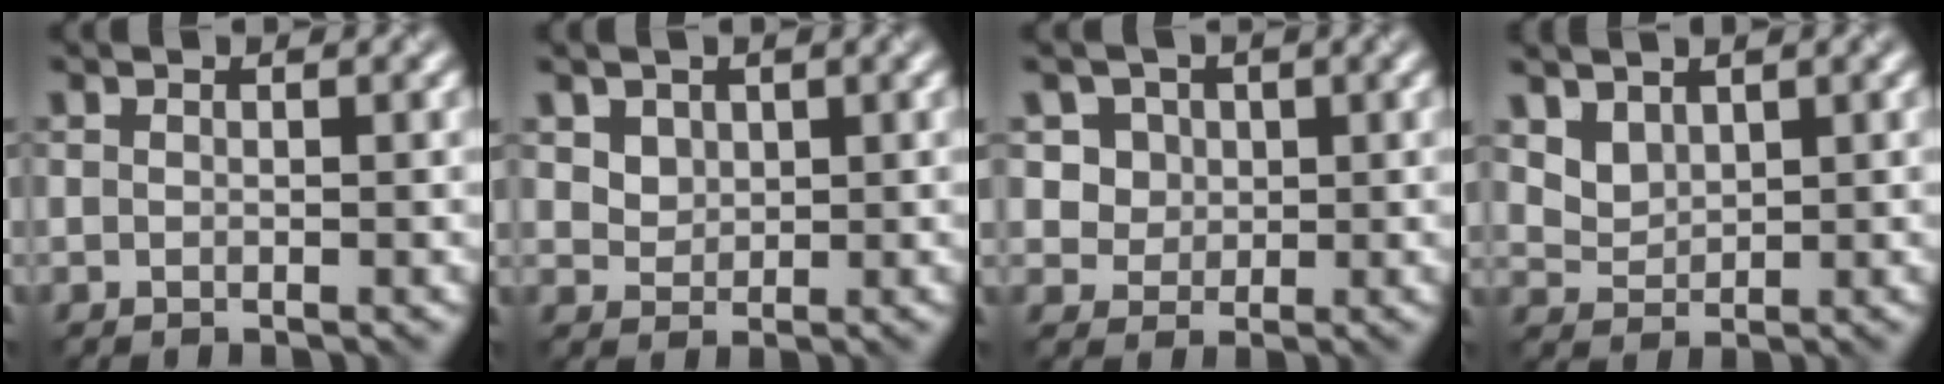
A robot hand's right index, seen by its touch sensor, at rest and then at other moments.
{"total": 2.5, "force": [1.4, 1.8, 1.0], "torque": [-0.029, -0.003, 0.042]}
{"total": 4.7, "force": [2.0, 3.9, 1.7], "torque": [-0.029, 0.000, 0.035]}
{"total": 2.7, "force": [1.9, 1.6, 1.0], "torque": [-0.031, -0.008, 0.057]}